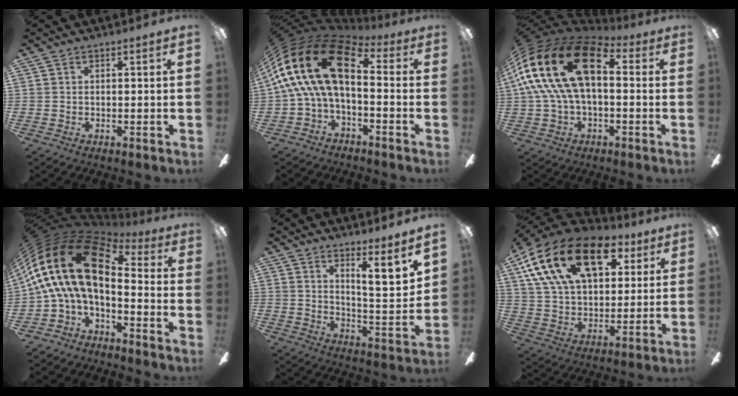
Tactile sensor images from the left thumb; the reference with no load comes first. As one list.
[{"total": 19.8, "force": [3.4, 10.3, 16.6], "torque": [-0.342, -0.002, 0.062]}, {"total": 22.7, "force": [5.3, 12.0, 18.6], "torque": [-0.369, 0.000, 0.089]}, {"total": 19.6, "force": [3.0, 10.3, 16.4], "torque": [-0.351, -0.016, 0.049]}, {"total": 10.0, "force": [6.5, 1.9, 7.3], "torque": [-0.097, -0.050, 0.102]}, {"total": 23.4, "force": [11.6, 13.5, 15.1], "torque": [-0.271, -0.046, 0.200]}]